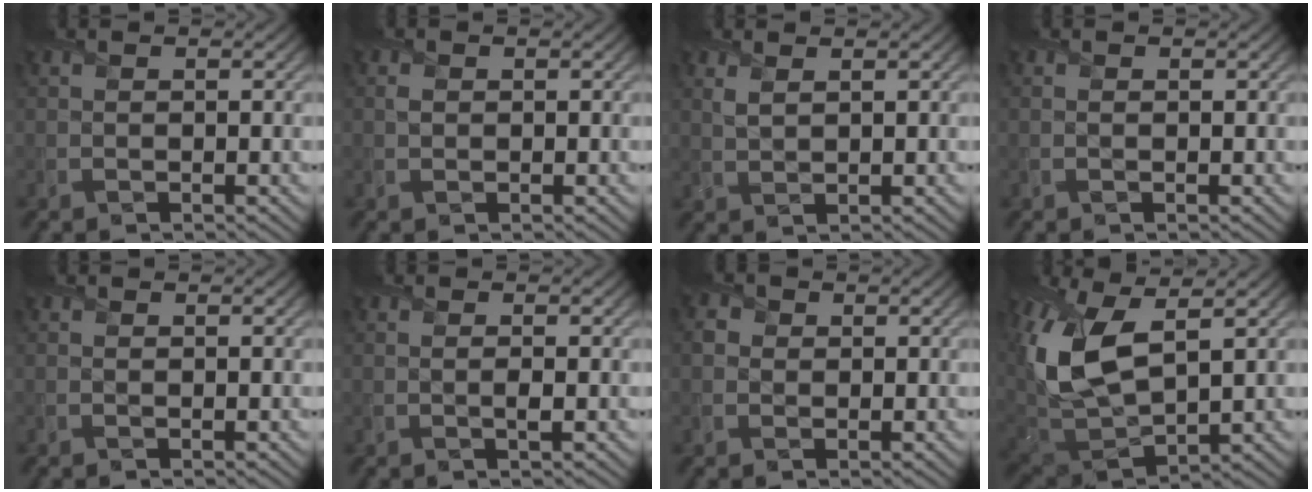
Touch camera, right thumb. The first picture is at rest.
{"total": 0.6, "force": [0.1, 0.5, 0.2], "torque": [-0.005, -0.003, 0.003]}
{"total": 1.5, "force": [1.1, 0.5, 0.9], "torque": [-0.027, -0.003, 0.028]}
{"total": 0.0}
{"total": 0.0}
{"total": 0.6, "force": [-0.2, 0.1, 0.6], "torque": [-0.009, -0.001, -0.004]}
{"total": 1.3, "force": [0.0, 1.3, 0.1], "torque": [0.000, -0.002, 0.001]}
{"total": 13.8, "force": [4.5, 7.0, 11.1], "torque": [-0.275, -0.002, 0.095]}